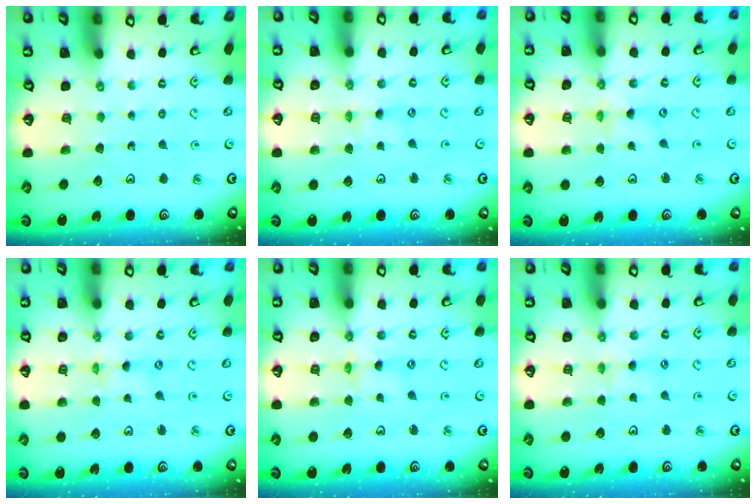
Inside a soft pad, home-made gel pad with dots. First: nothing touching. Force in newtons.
{"total": 3.3, "press": 3.3, "slide": 0.5}
{"total": 1.7, "press": 1.7, "slide": 0.2}
{"total": 0.0}
{"total": 2.0, "press": 2.0, "slide": 0.3}
{"total": 3.4, "press": 3.3, "slide": 0.5}